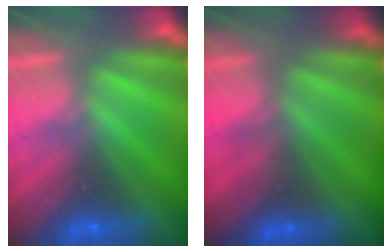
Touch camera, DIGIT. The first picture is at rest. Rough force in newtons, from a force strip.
{"total": 2.1}